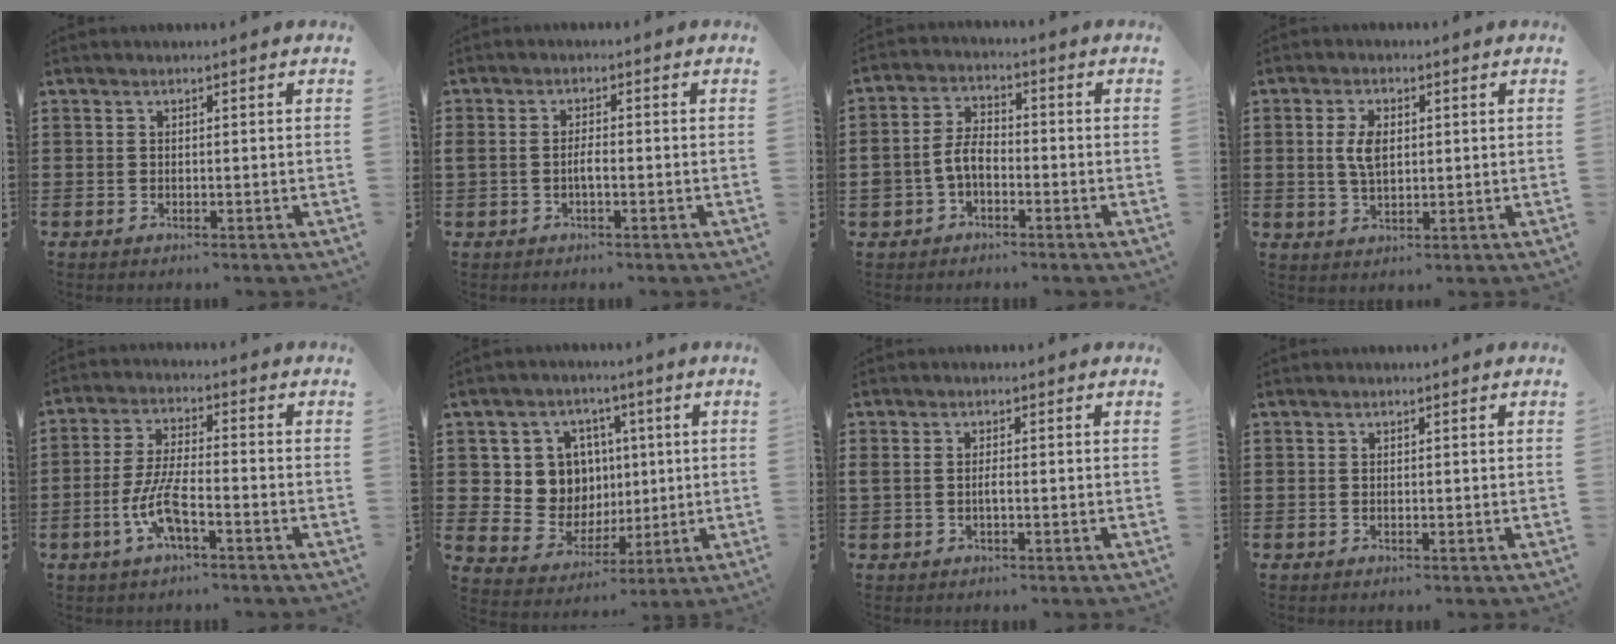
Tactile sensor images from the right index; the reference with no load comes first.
{"total": 1.8, "force": [-0.6, 0.5, 1.6], "torque": [-0.039, -0.001, -0.014]}
{"total": 4.4, "force": [-1.7, 2.8, 2.9], "torque": [-0.077, 0.003, -0.040]}
{"total": 4.4, "force": [0.7, 2.3, 3.7], "torque": [-0.085, 0.006, 0.009]}
{"total": 7.5, "force": [-3.2, 1.9, 6.5], "torque": [-0.154, -0.015, -0.066]}
{"total": 9.0, "force": [2.0, 8.5, 2.2], "torque": [-0.073, -0.003, 0.045]}
{"total": 1.1, "force": [-0.3, 0.2, 1.1], "torque": [-0.022, -0.001, -0.006]}
{"total": 0.0}